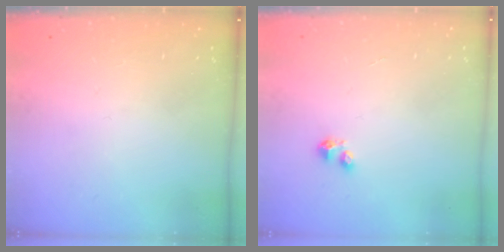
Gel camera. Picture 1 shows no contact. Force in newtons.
{"total": 2.8, "press": 2.8, "slide": 0.4}